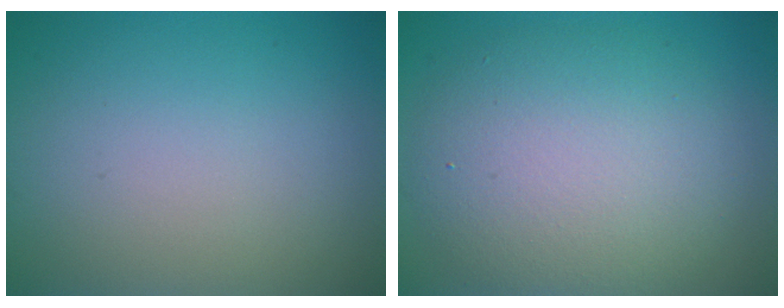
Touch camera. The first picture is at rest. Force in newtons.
{"total": 7.8, "press": 7.7, "slide": 0.5}